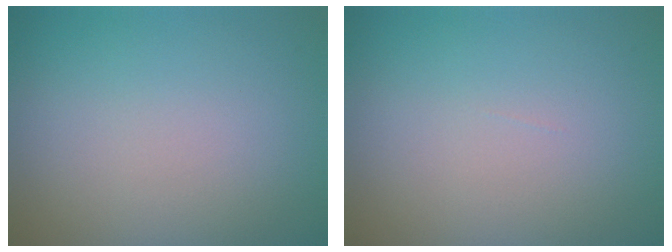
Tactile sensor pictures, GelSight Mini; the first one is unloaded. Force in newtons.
{"total": 0.0}